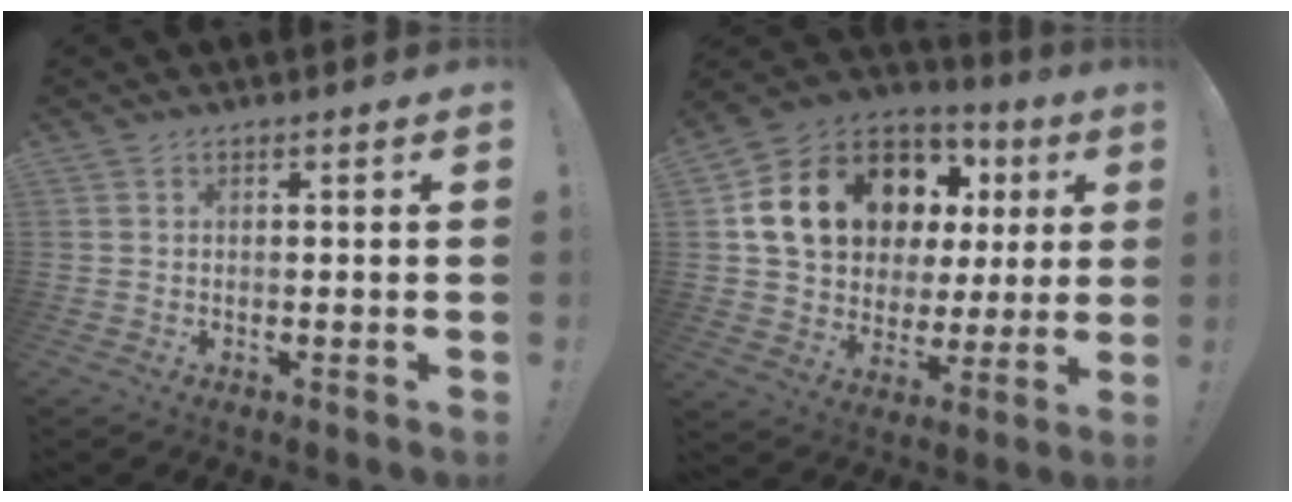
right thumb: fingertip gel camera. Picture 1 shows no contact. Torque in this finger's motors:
{"motor_torque": [2.39, 2.62, 0.60, -0.09, 0.38]}